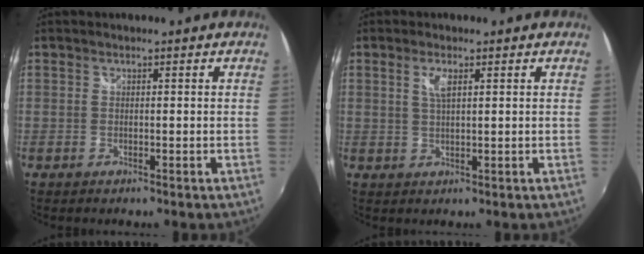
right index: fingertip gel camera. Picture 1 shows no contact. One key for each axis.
{"total": 2.7, "fx": 1.1, "fy": 0.7, "fz": 2.4, "tx": -0.045, "ty": 0.000, "tz": 0.020}